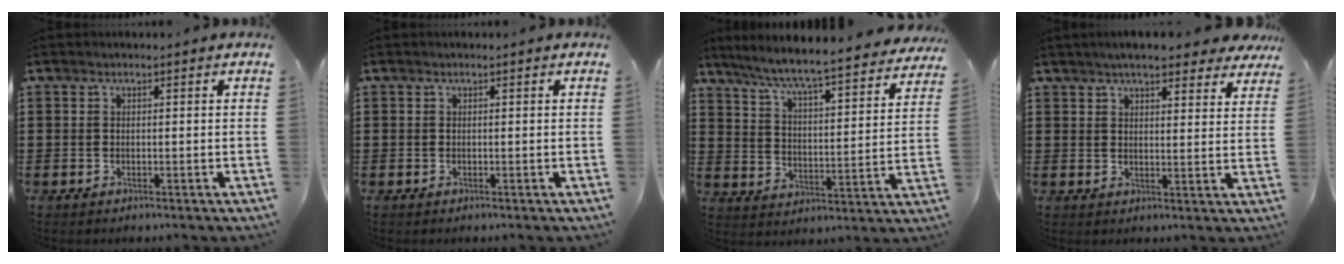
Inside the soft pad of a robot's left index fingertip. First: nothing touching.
{"total": 0.0}
{"total": 6.3, "force": [5.7, -0.5, 2.6], "torque": [-0.078, -0.049, 0.092]}
{"total": 5.8, "force": [5.1, 1.0, 2.5], "torque": [-0.058, -0.007, 0.092]}